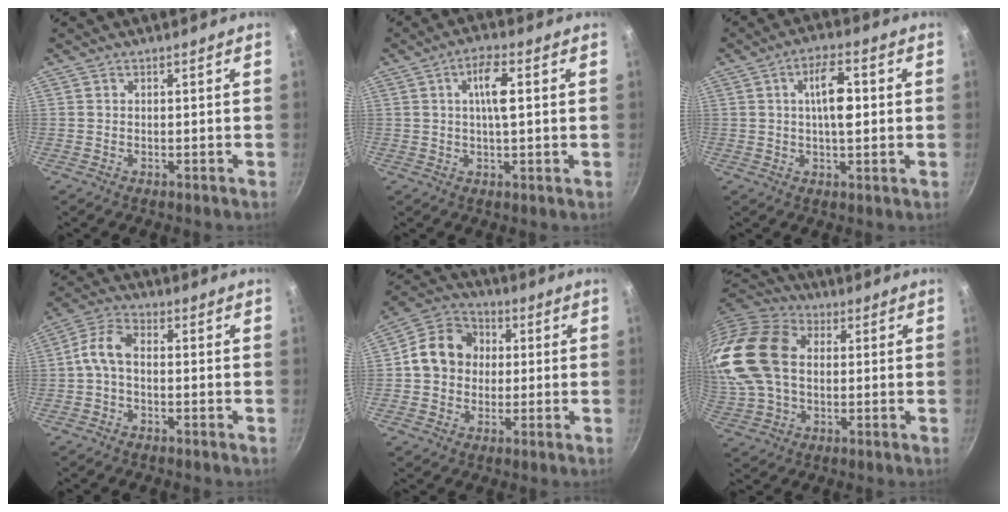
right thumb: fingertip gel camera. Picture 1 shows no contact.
{"total": 6.1, "force": [1.2, 1.7, 5.8], "torque": [-0.105, 0.007, 0.018]}
{"total": 7.9, "force": [1.0, 3.0, 7.3], "torque": [-0.112, 0.007, 0.012]}
{"total": 5.8, "force": [-1.0, 3.3, 4.6], "torque": [-0.098, 0.029, -0.031]}
{"total": 11.5, "force": [0.8, 9.9, 5.8], "torque": [-0.064, 0.021, -0.008]}
{"total": 21.1, "force": [2.6, 14.6, 15.0], "torque": [-0.306, 0.027, 0.041]}